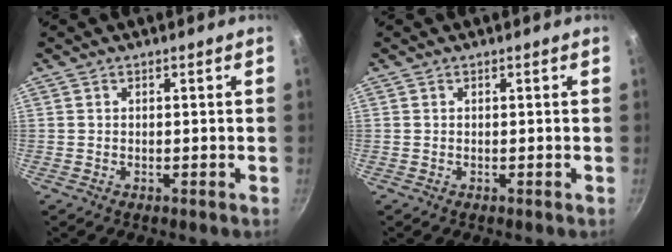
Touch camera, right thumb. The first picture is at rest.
{"total": 0.0}